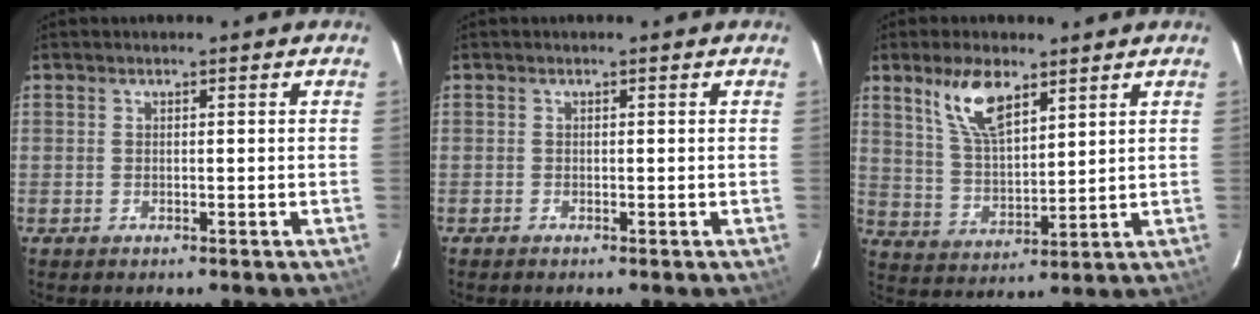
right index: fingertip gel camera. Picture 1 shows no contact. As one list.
[{"total": 0.0}, {"total": 9.9, "force": [6.1, 4.0, 6.8], "torque": [-0.128, 0.009, 0.126]}]